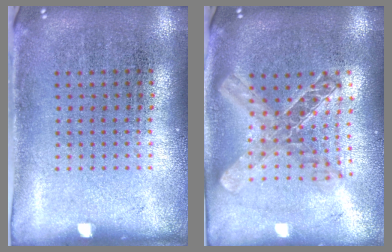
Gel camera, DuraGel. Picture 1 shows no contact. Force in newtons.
{"total": 1.8, "press": 1.5, "slide": 1.0}